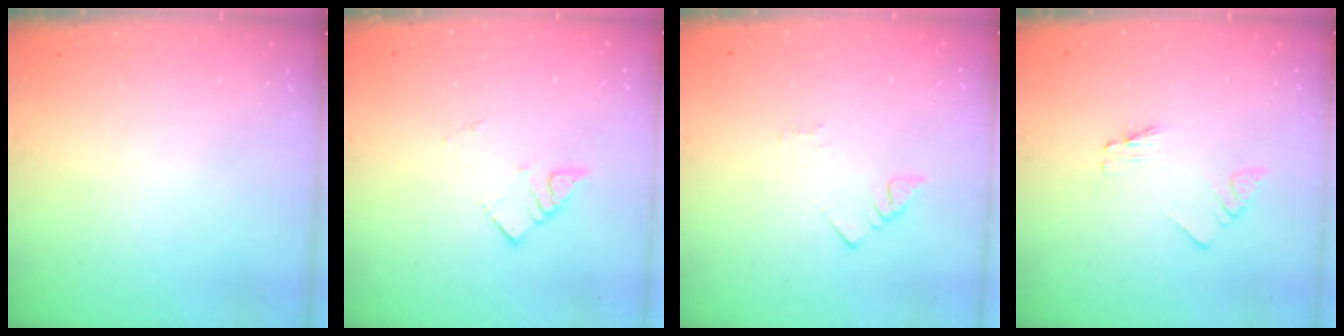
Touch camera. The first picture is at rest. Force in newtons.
{"total": 2.6, "press": 2.6, "slide": 0.1}
{"total": 1.5, "press": 1.5, "slide": 0.3}
{"total": 1.6, "press": 1.6, "slide": 0.2}